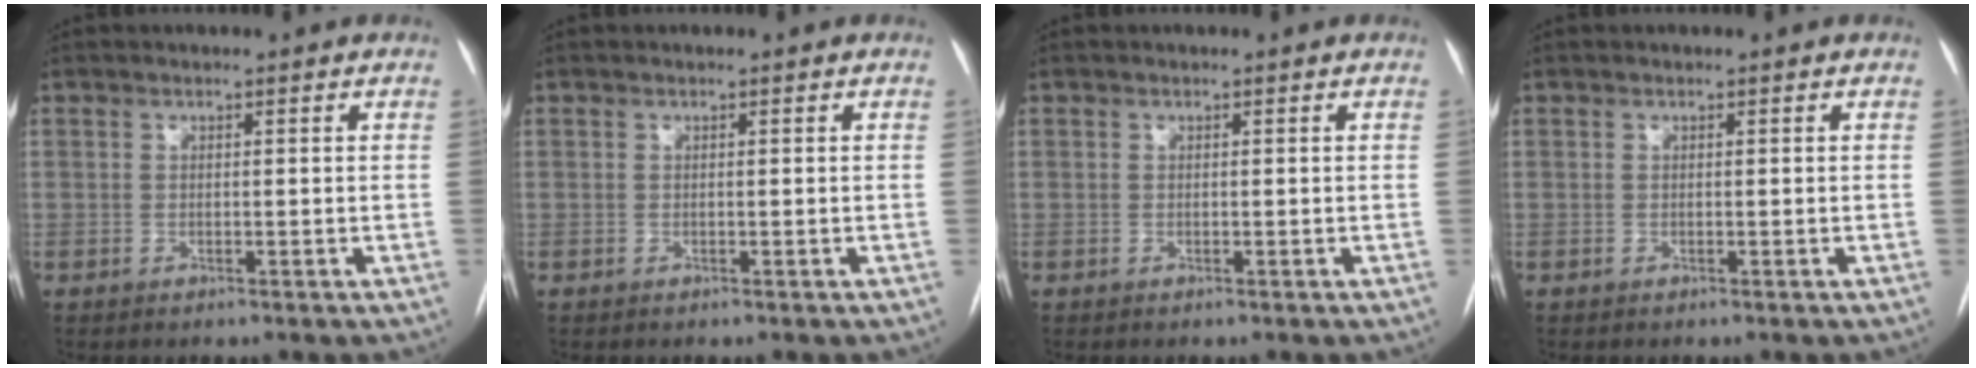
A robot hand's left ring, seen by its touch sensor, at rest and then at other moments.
{"total": 0.0}
{"total": 0.0}
{"total": 0.0}